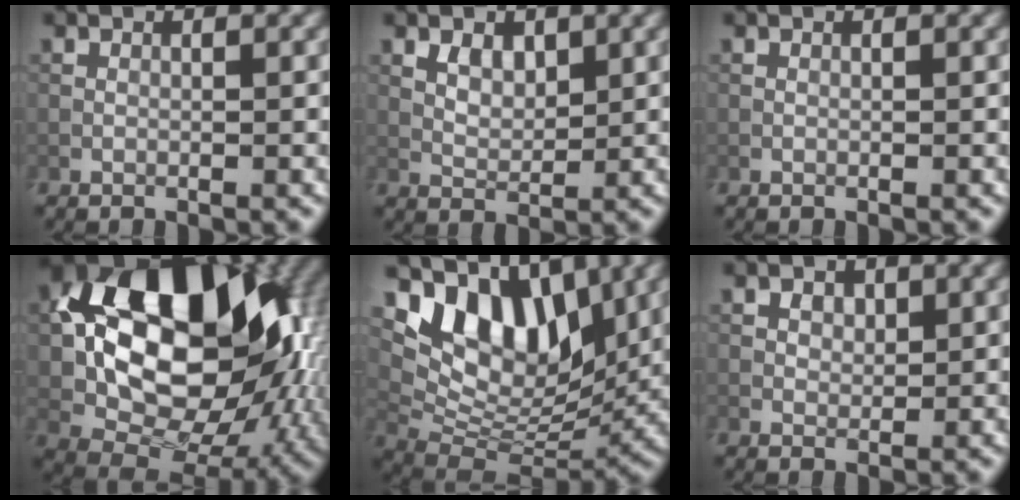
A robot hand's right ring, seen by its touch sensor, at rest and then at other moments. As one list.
[{"total": 1.9, "force": [0.7, 1.3, 1.2], "torque": [-0.022, -0.006, 0.022]}, {"total": 0.0}, {"total": 17.3, "force": [2.1, 11.3, 12.9], "torque": [-0.218, 0.009, 0.037]}, {"total": 10.2, "force": [4.5, 5.7, 7.1], "torque": [-0.114, -0.002, 0.088]}, {"total": 1.4, "force": [0.5, 1.1, 0.5], "torque": [-0.008, -0.005, 0.015]}]